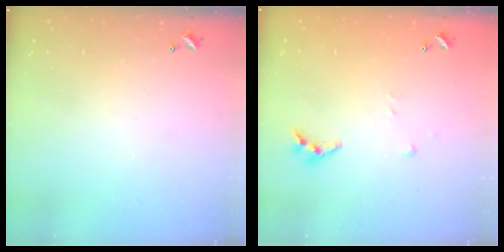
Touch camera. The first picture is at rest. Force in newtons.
{"total": 4.7, "press": 4.7, "slide": 0.3}